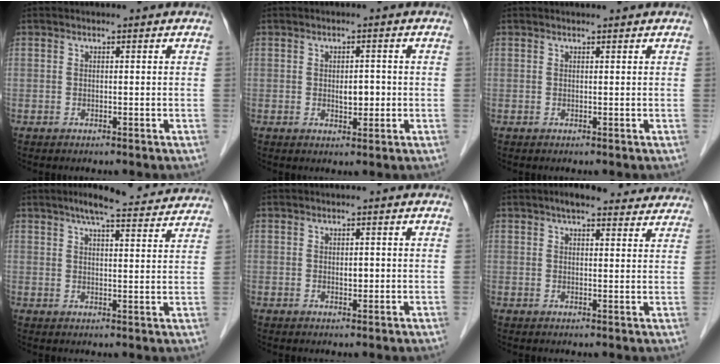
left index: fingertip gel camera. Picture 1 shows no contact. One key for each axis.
{"total": 2.6, "fx": -0.2, "fy": 1.3, "fz": 2.2, "tx": -0.033, "ty": 0.001, "tz": 0.000}
{"total": 0.9, "fx": 0.8, "fy": 0.0, "fz": 0.3, "tx": -0.006, "ty": 0.008, "tz": 0.014}
{"total": 13.7, "fx": 12.2, "fy": 1.6, "fz": 6.0, "tx": -0.080, "ty": 0.016, "tz": 0.146}
{"total": 1.2, "fx": 0.0, "fy": 0.7, "fz": 1.0, "tx": -0.016, "ty": 0.000, "tz": 0.002}
{"total": 12.4, "fx": 11.0, "fy": 3.0, "fz": 4.9, "tx": -0.046, "ty": 0.026, "tz": 0.124}